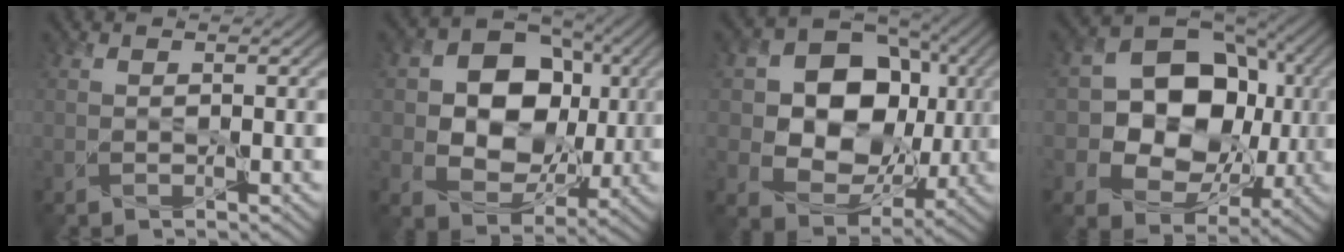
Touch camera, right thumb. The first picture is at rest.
{"total": 11.8, "force": [1.1, 9.8, 6.5], "torque": [-0.134, 0.012, 0.010]}
{"total": 13.2, "force": [1.4, 10.9, 7.4], "torque": [-0.147, 0.012, 0.019]}
{"total": 14.0, "force": [-0.1, 11.5, 7.9], "torque": [-0.141, 0.003, -0.011]}